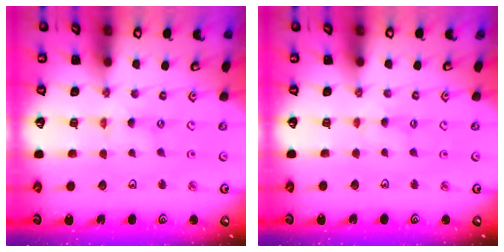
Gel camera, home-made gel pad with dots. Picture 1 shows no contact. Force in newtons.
{"total": 1.6, "press": 1.6, "slide": 0.4}